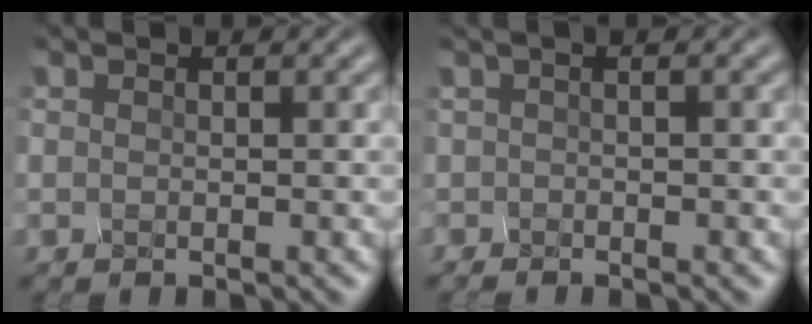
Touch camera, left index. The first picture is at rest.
{"total": 0.9, "force": [-0.6, -0.6, -0.4], "torque": [0.006, -0.012, 0.014]}